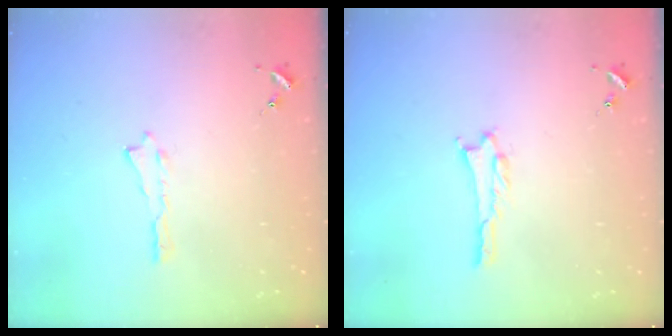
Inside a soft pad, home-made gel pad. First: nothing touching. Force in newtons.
{"total": 0.6, "press": 0.6, "slide": 0.1}